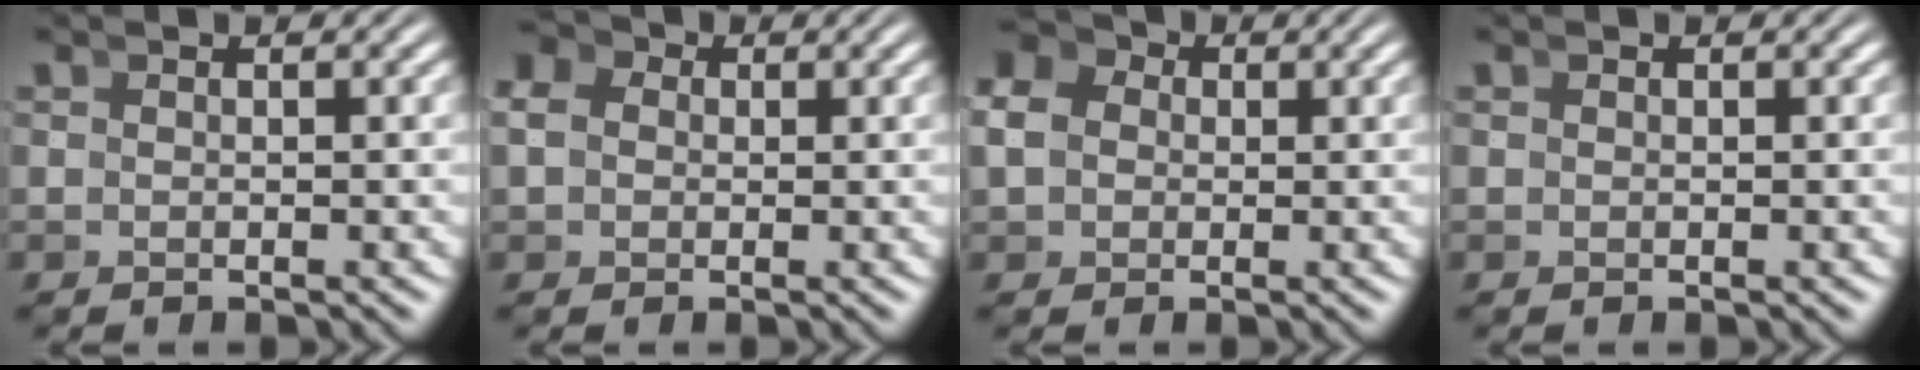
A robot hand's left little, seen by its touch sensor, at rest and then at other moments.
{"total": 5.1, "force": [1.5, 4.4, 2.1], "torque": [-0.044, 0.010, 0.012]}
{"total": 7.6, "force": [2.4, 6.4, 3.4], "torque": [-0.068, 0.016, 0.021]}
{"total": 0.0}